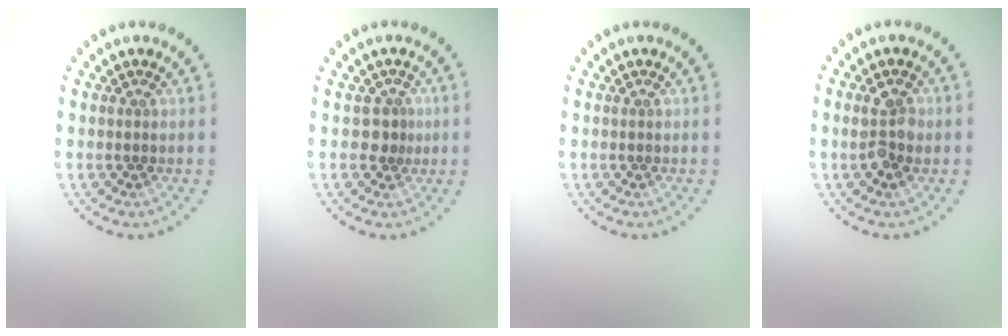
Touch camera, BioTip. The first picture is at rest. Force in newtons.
{"total": 1.5, "press": 1.1, "slide": 1.0}
{"total": 0.0}
{"total": 2.4, "press": 2.4, "slide": 0.0}